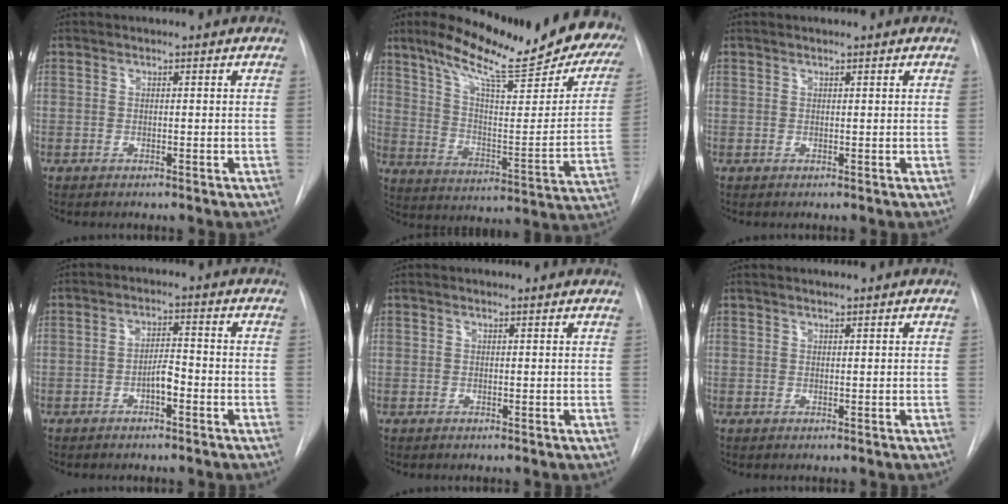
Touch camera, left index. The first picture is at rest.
{"total": 27.5, "force": [20.7, 4.4, 17.6], "torque": [-0.264, -0.036, 0.281]}
{"total": 0.6, "force": [0.5, 0.0, 0.3], "torque": [-0.008, 0.007, 0.011]}
{"total": 3.1, "force": [-1.4, 0.8, 2.6], "torque": [-0.044, 0.007, -0.024]}
{"total": 1.3, "force": [1.2, 0.2, 0.5], "torque": [-0.013, 0.011, 0.013]}
{"total": 1.5, "force": [1.3, 0.1, 0.8], "torque": [-0.012, 0.014, 0.022]}